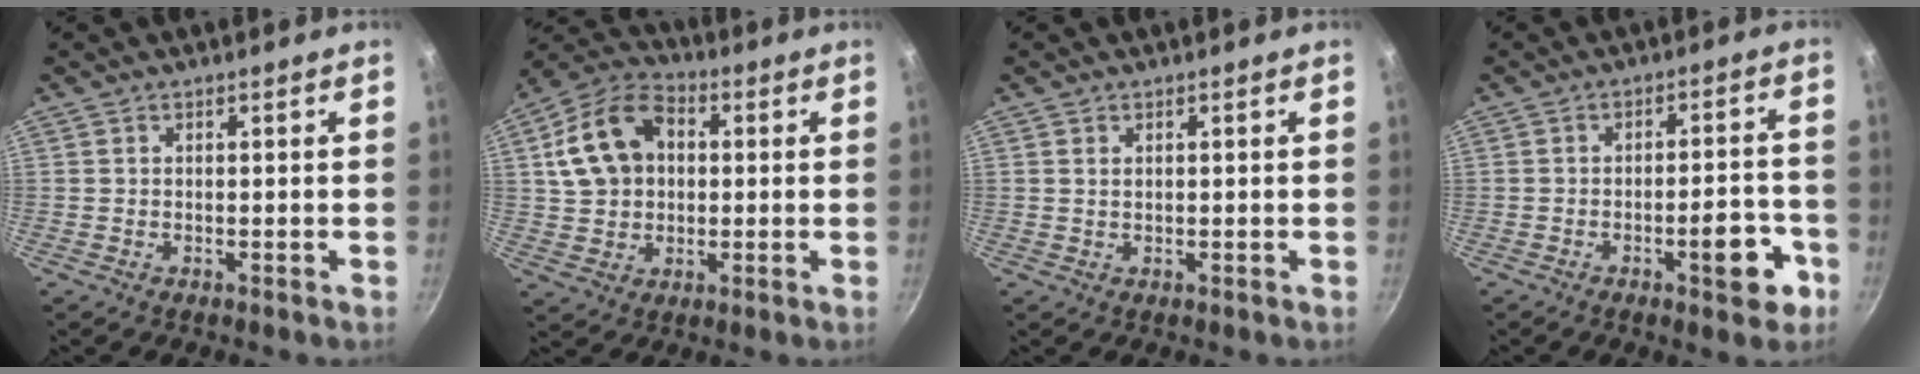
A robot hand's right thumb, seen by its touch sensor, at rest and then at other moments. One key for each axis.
{"total": 14.4, "fx": 2.6, "fy": 10.7, "fz": 9.2, "tx": -0.144, "ty": 0.022, "tz": 0.035}
{"total": 1.0, "fx": 0.4, "fy": 0.7, "fz": 0.7, "tx": -0.010, "ty": 0.002, "tz": 0.007}
{"total": 8.8, "fx": -3.9, "fy": 3.2, "fz": 7.2, "tx": -0.068, "ty": 0.031, "tz": -0.047}